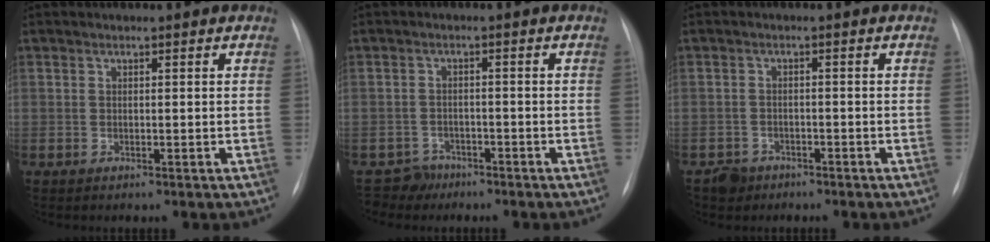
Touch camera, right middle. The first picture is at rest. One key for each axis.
{"total": 3.1, "fx": -2.4, "fy": 1.7, "fz": -0.9, "tx": 0.015, "ty": 0.003, "tz": -0.043}
{"total": 2.7, "fx": -1.9, "fy": 2.0, "fz": -0.1, "tx": -0.003, "ty": 0.008, "tz": -0.030}